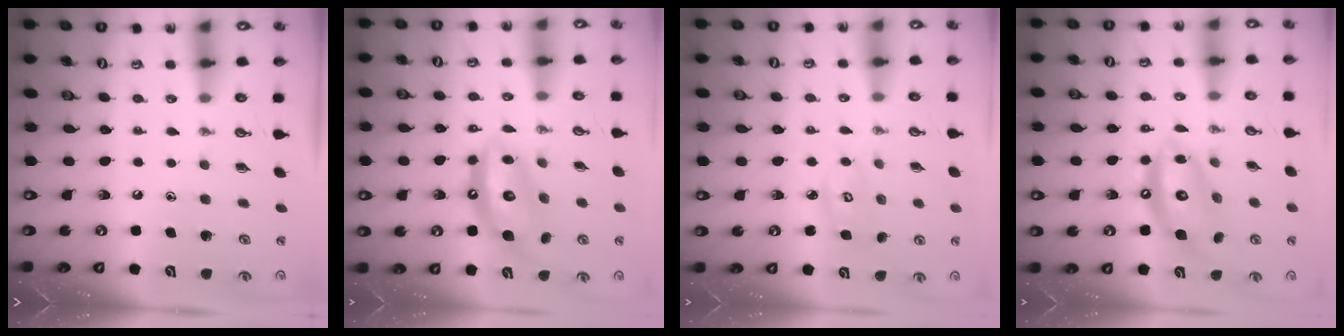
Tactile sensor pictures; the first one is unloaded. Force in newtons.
{"total": 12.0, "press": 12.0, "slide": 1.2}
{"total": 3.4, "press": 3.4, "slide": 0.4}
{"total": 12.2, "press": 12.1, "slide": 1.1}